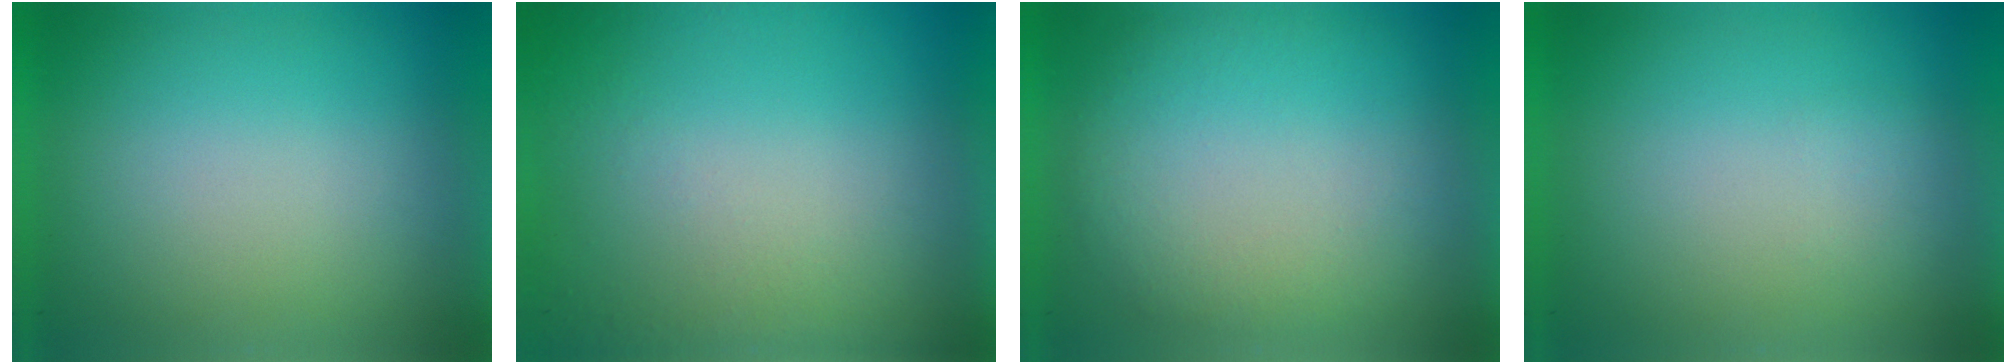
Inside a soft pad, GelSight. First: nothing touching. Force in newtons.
{"total": 5.0}
{"total": 2.2}
{"total": 1.1}